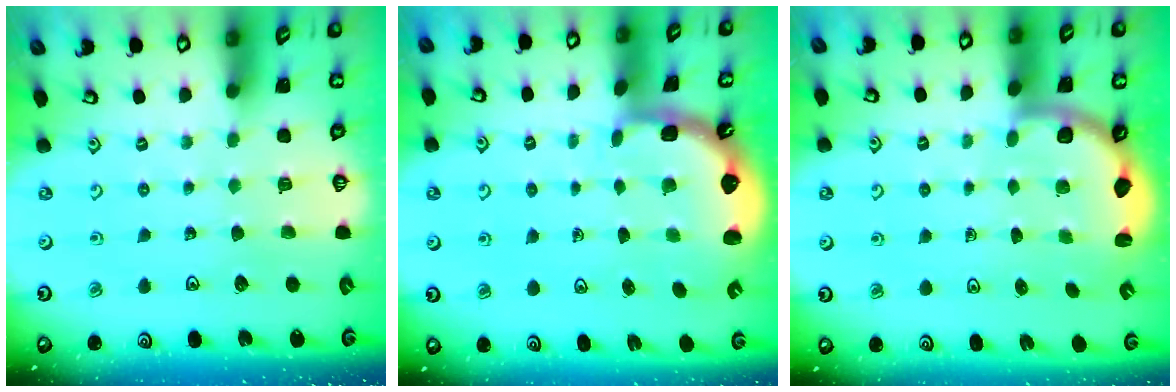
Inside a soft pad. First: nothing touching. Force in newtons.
{"total": 2.4, "press": 1.7, "slide": 1.8}
{"total": 3.3, "press": 2.9, "slide": 1.5}